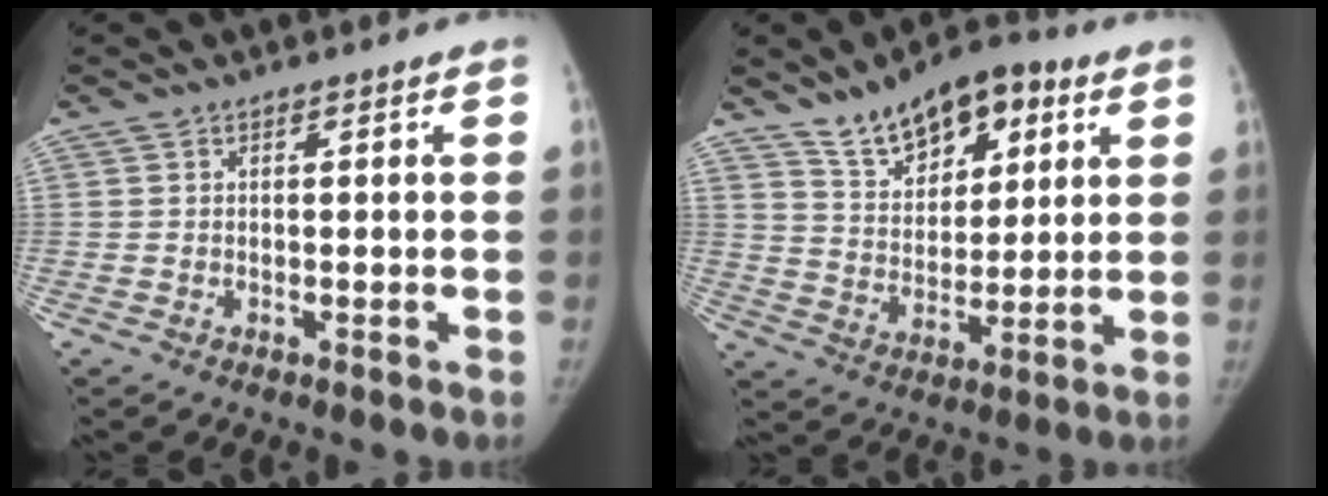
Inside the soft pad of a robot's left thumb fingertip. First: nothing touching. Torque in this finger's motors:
{"motor_torque": [0.82, 0.85, 0.09, -0.23, 0.06]}